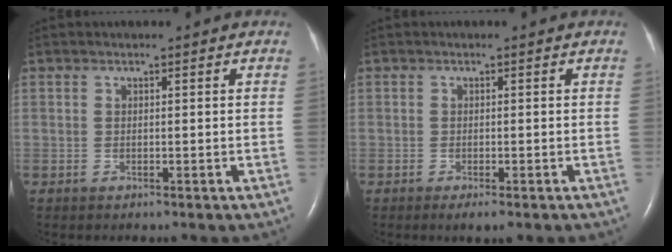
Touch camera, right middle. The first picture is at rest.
{"total": 2.8, "force": [-1.9, 0.7, 1.9], "torque": [-0.019, -0.005, -0.025]}